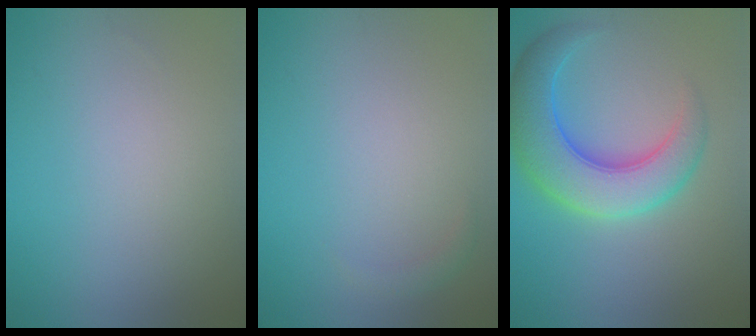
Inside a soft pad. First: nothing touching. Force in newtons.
{"total": 0.7, "press": 0.7, "slide": 0.1}
{"total": 7.6, "press": 7.6, "slide": 0.3}